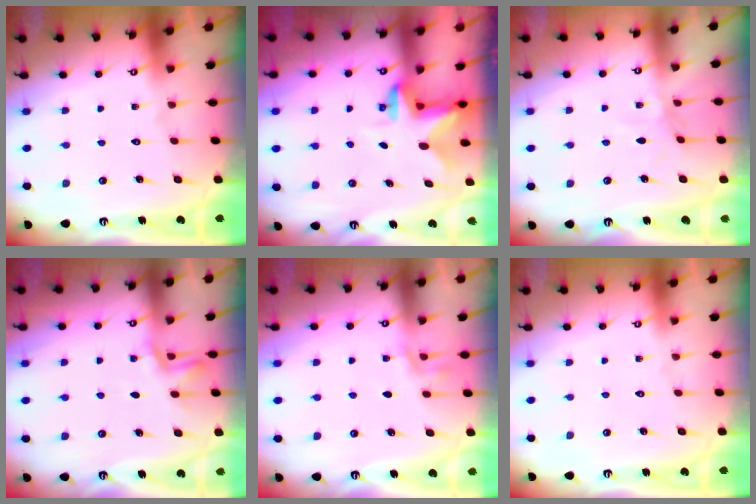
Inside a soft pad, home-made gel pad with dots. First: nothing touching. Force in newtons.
{"total": 2.3, "press": 2.3, "slide": 0.4}
{"total": 2.1, "press": 2.1, "slide": 0.5}
{"total": 2.0, "press": 1.6, "slide": 1.1}
{"total": 3.3, "press": 2.9, "slide": 1.7}
{"total": 0.0}